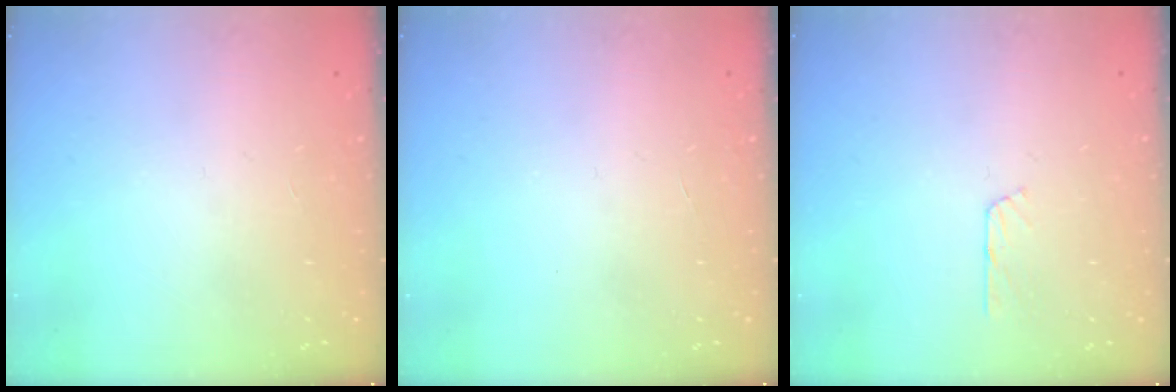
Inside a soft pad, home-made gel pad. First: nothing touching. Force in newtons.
{"total": 0.0}
{"total": 2.7, "press": 2.7, "slide": 0.3}